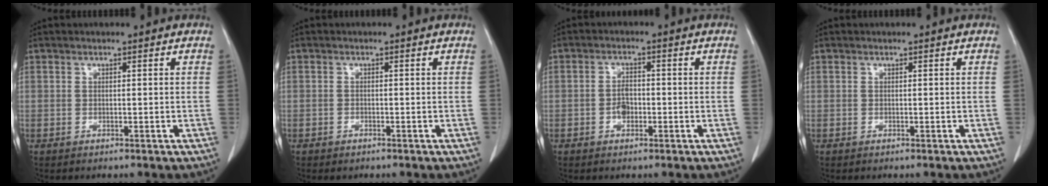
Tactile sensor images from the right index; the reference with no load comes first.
{"total": 0.6, "force": [-0.4, 0.4, 0.2], "torque": [-0.004, 0.001, -0.002]}
{"total": 2.5, "force": [-0.8, 1.5, 1.8], "torque": [-0.031, 0.006, -0.014]}
{"total": 0.0}